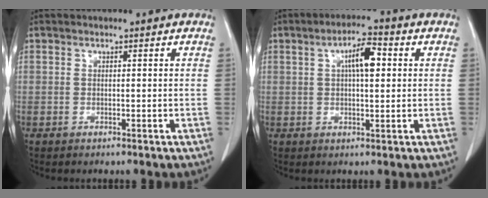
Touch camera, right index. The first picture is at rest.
{"total": 5.8, "force": [1.4, 1.6, 5.3], "torque": [-0.093, 0.012, 0.023]}